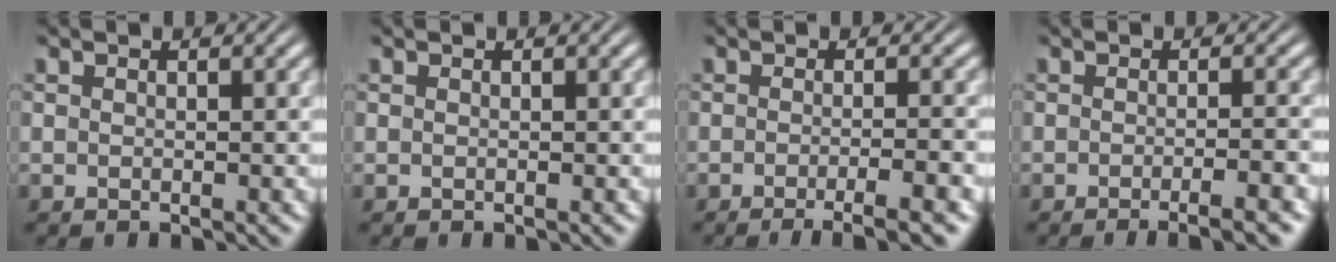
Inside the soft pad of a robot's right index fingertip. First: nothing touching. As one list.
[{"total": 0.0}, {"total": 5.2, "force": [-4.3, 0.6, 2.9], "torque": [-0.030, -0.005, -0.066]}, {"total": 4.1, "force": [-3.4, 0.3, 2.2], "torque": [-0.018, 0.002, -0.057]}]